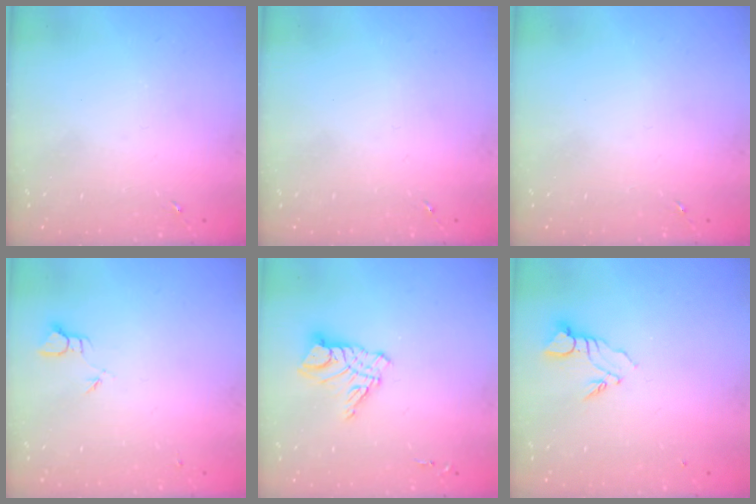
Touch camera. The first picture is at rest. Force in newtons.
{"total": 0.0}
{"total": 0.0}
{"total": 2.0, "press": 2.0, "slide": 0.1}
{"total": 11.0, "press": 10.9, "slide": 1.0}
{"total": 4.2, "press": 4.2, "slide": 0.1}